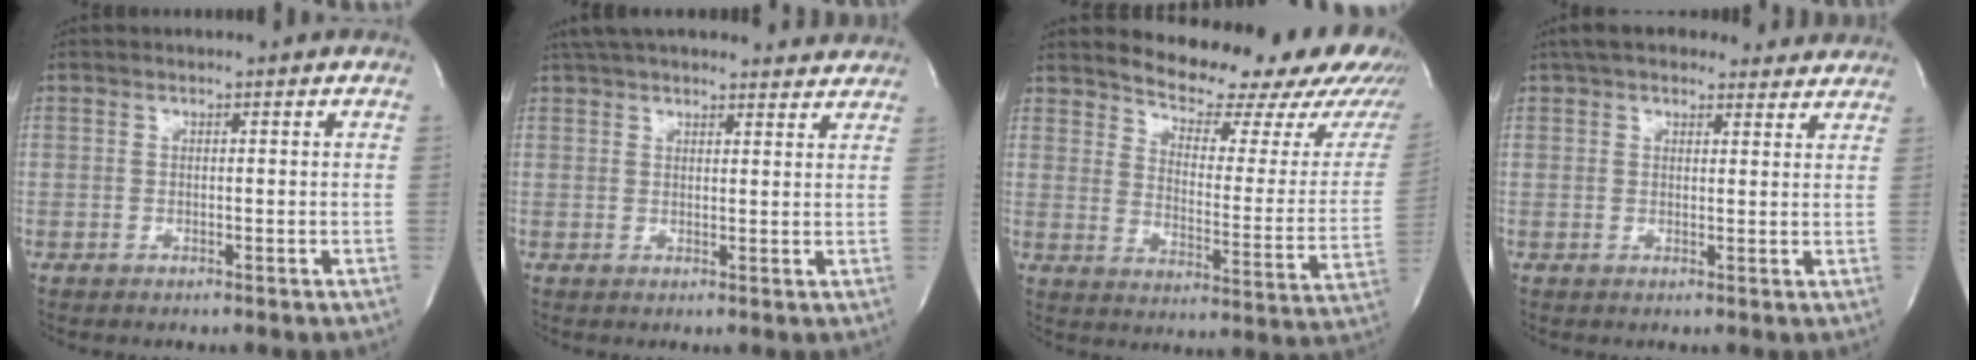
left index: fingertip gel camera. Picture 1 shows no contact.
{"total": 16.2, "force": [14.7, 3.4, 5.8], "torque": [-0.088, 0.038, 0.199]}
{"total": 22.0, "force": [19.6, 5.5, 8.3], "torque": [-0.107, -0.084, 0.226]}
{"total": 12.9, "force": [11.3, 4.2, 4.6], "torque": [-0.054, 0.040, 0.146]}